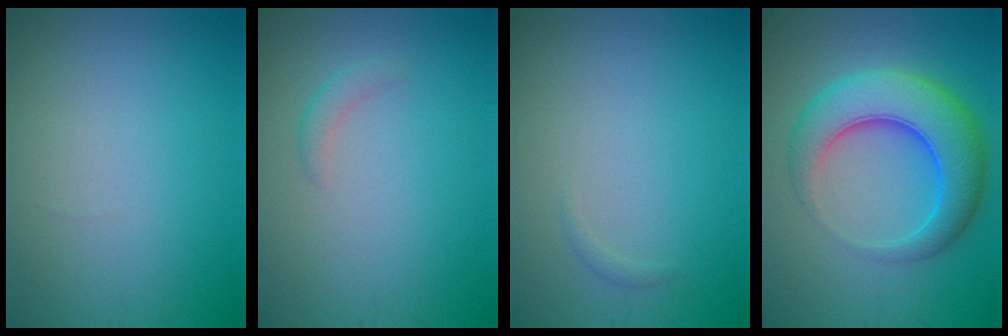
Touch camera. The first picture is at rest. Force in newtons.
{"total": 1.1, "press": 1.1, "slide": 0.0}
{"total": 0.5, "press": 0.5, "slide": 0.0}
{"total": 8.1, "press": 8.1, "slide": 0.2}